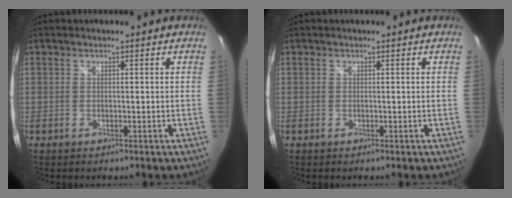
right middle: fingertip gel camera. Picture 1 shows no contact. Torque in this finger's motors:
{"motor_torque": [-0.25, -0.25, 0.00, 0.00]}